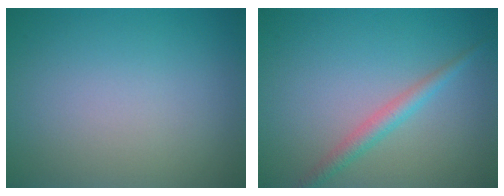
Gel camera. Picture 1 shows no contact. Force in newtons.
{"total": 2.0, "press": 2.0, "slide": 0.1}